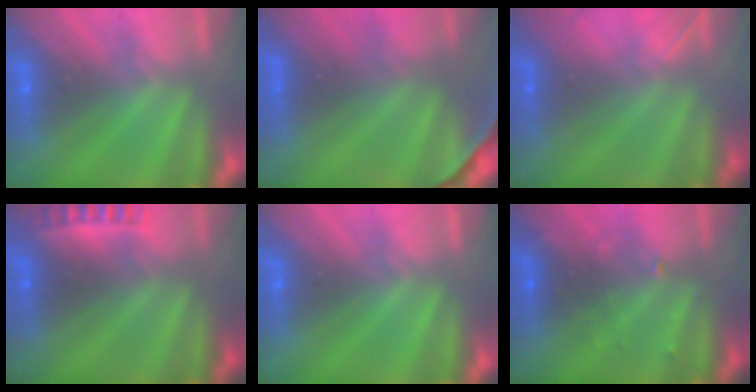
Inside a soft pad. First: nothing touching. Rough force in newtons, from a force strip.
{"total": 6.7}
{"total": 1.3}
{"total": 2.4}
{"total": 0.0}
{"total": 3.1}